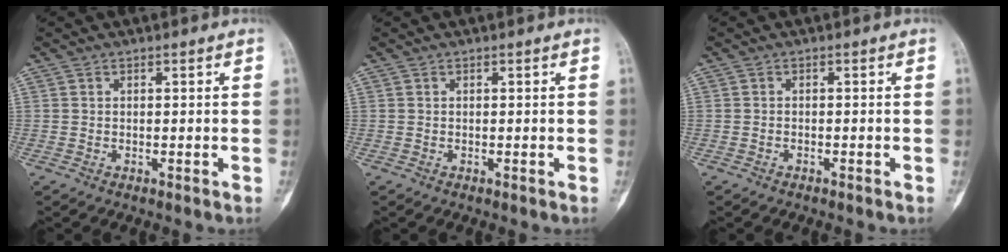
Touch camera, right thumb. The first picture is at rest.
{"total": 0.0}
{"total": 0.6, "force": [-0.5, 0.2, 0.2], "torque": [-0.010, 0.002, -0.007]}